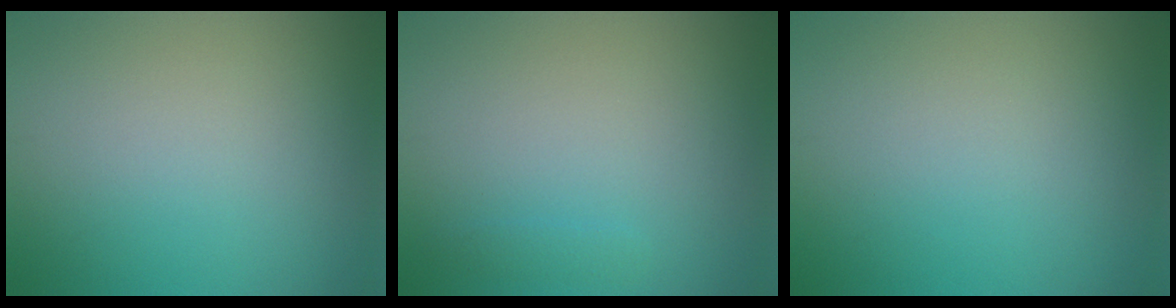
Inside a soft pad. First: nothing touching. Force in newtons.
{"total": 0.7, "press": 0.7, "slide": 0.1}
{"total": 0.0}